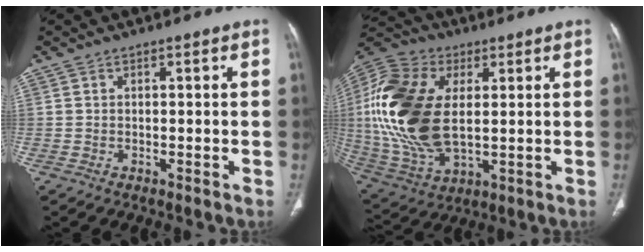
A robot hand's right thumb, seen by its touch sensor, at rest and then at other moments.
{"total": 23.2, "force": [2.7, 13.5, 18.7], "torque": [-0.399, -0.010, 0.052]}